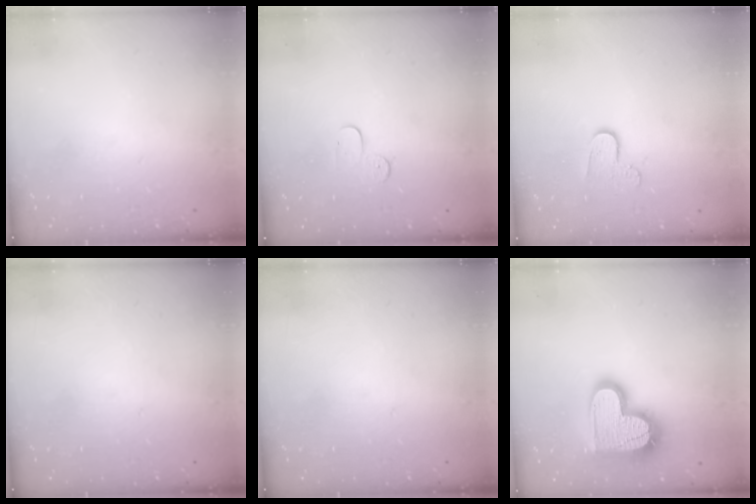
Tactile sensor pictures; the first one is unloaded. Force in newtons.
{"total": 3.9, "press": 3.8, "slide": 0.3}
{"total": 6.2, "press": 6.1, "slide": 0.5}
{"total": 0.0}
{"total": 0.0}
{"total": 19.8, "press": 19.7, "slide": 1.3}